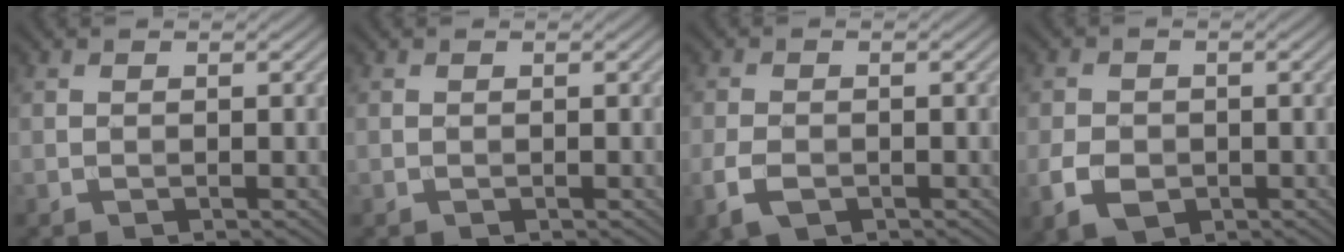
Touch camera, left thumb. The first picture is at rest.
{"total": 0.0}
{"total": 3.4, "force": [-1.6, 1.8, 2.3], "torque": [-0.059, -0.009, -0.034]}
{"total": 4.4, "force": [-1.5, 3.2, 2.6], "torque": [-0.062, -0.012, -0.032]}